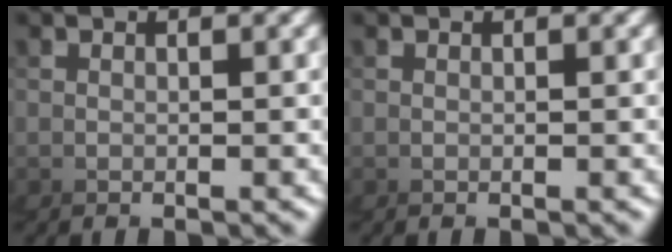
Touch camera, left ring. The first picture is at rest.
{"total": 0.0}